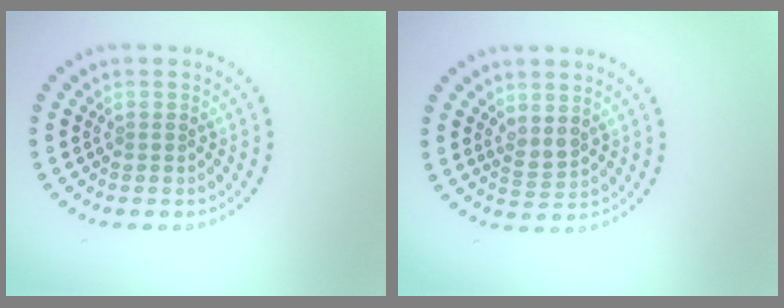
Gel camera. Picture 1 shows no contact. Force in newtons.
{"total": 1.5, "press": 1.3, "slide": 0.7}